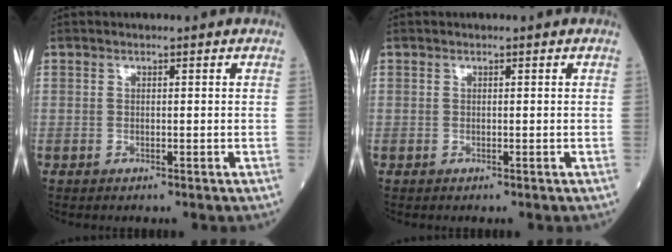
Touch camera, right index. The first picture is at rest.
{"total": 0.0}